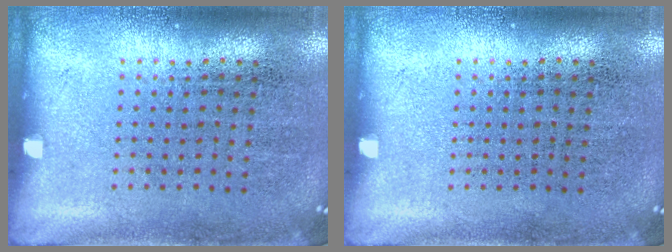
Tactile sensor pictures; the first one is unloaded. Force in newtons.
{"total": 0.0}